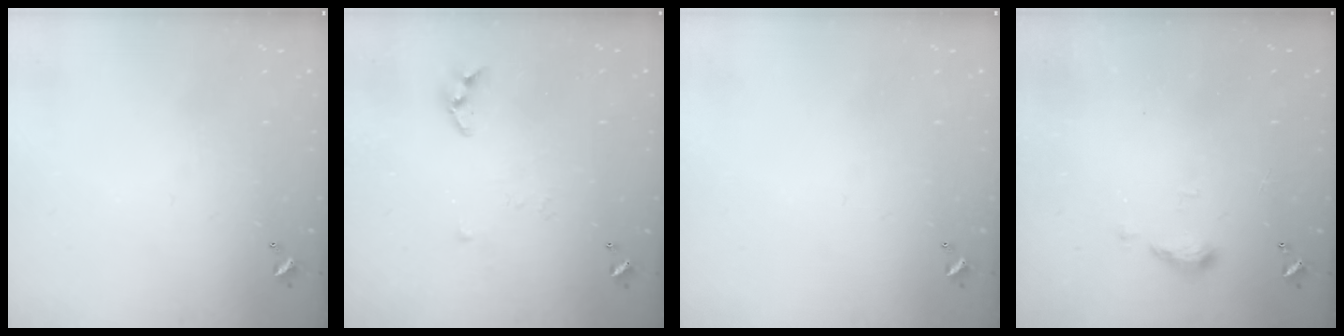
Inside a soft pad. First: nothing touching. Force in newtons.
{"total": 3.3, "press": 3.3, "slide": 0.4}
{"total": 0.0}
{"total": 3.8, "press": 3.7, "slide": 0.6}